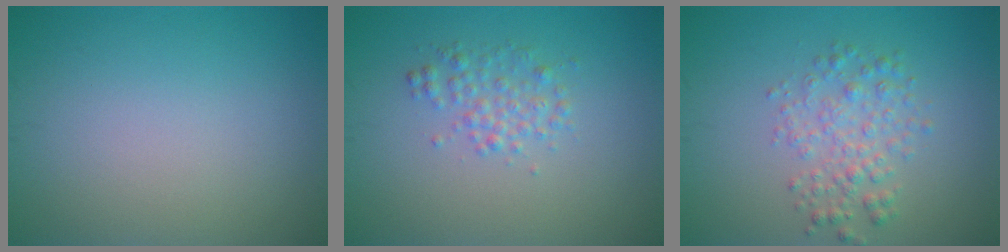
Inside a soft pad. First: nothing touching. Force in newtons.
{"total": 2.0, "press": 2.0, "slide": 0.1}
{"total": 2.8, "press": 2.8, "slide": 0.0}